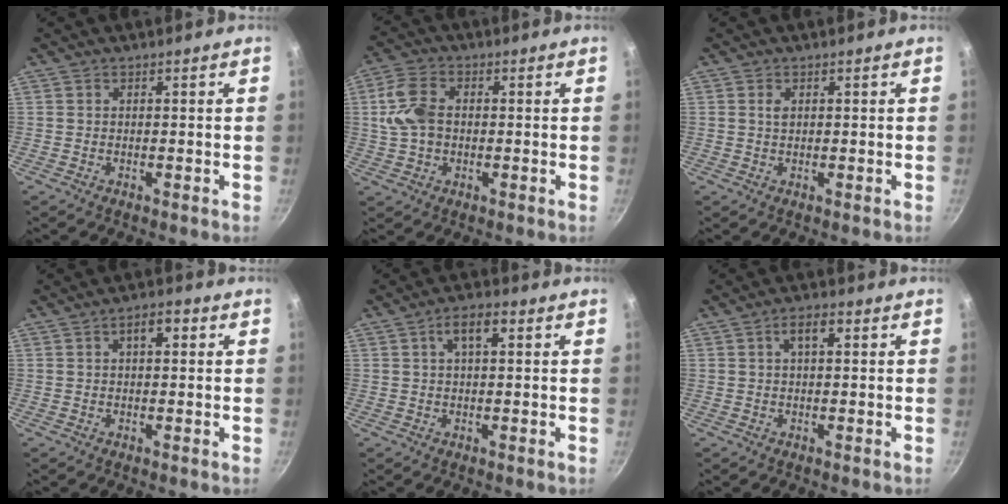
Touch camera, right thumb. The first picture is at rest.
{"total": 8.2, "force": [0.5, 5.7, 5.9], "torque": [-0.114, 0.013, 0.003]}
{"total": 1.3, "force": [0.5, 0.8, 0.9], "torque": [-0.015, 0.001, 0.007]}
{"total": 3.7, "force": [1.1, 1.9, 3.0], "torque": [-0.034, 0.011, 0.013]}
{"total": 4.9, "force": [1.6, 2.2, 4.1], "torque": [-0.069, 0.011, 0.025]}
{"total": 3.6, "force": [1.1, 1.6, 3.0], "torque": [-0.049, 0.010, 0.016]}